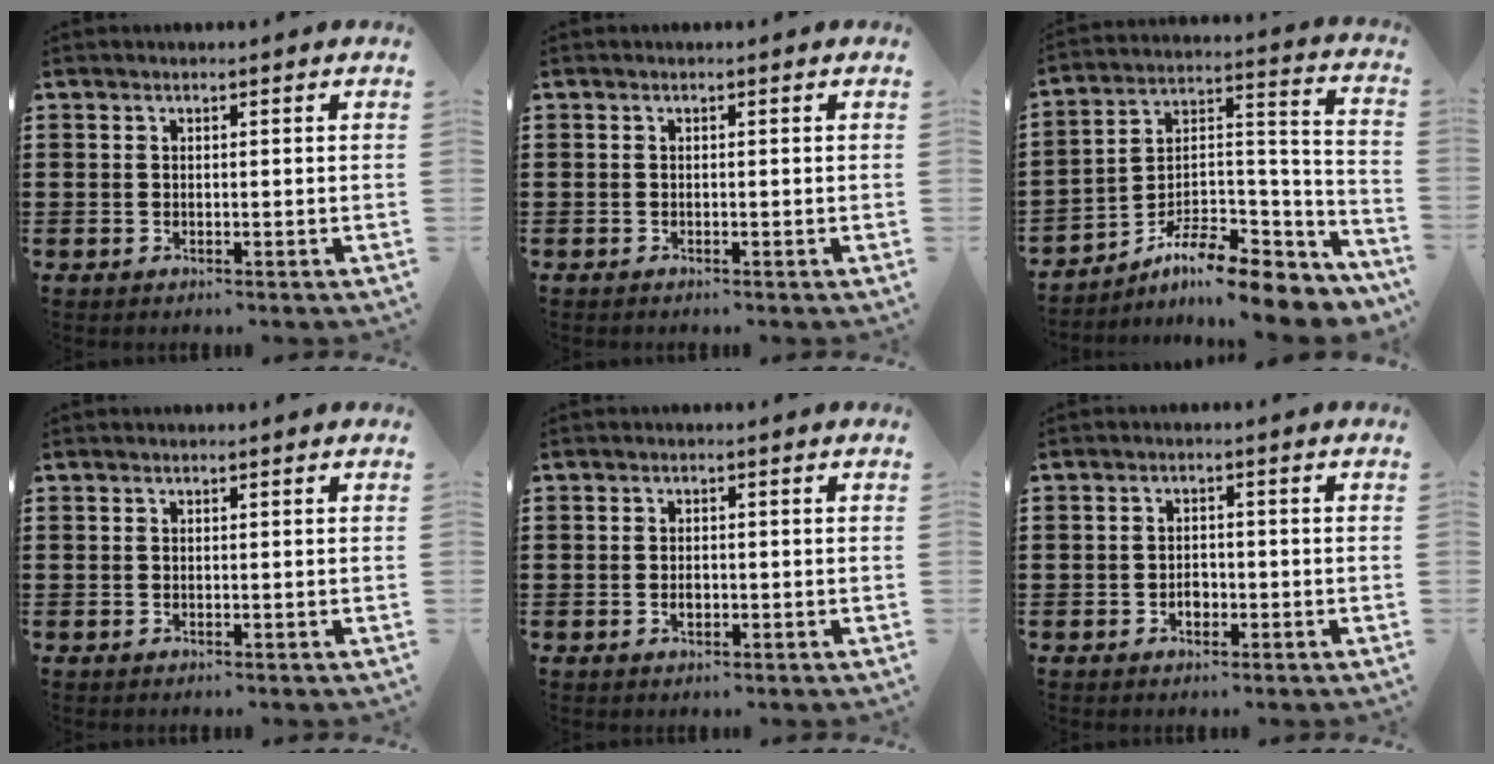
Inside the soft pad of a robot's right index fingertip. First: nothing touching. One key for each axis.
{"total": 0.0}
{"total": 9.4, "fx": -7.5, "fy": 2.6, "fz": 5.0, "tx": -0.080, "ty": 0.010, "tz": -0.141}
{"total": 0.0}
{"total": 1.5, "fx": -0.4, "fy": 0.8, "fz": 1.2, "tx": -0.023, "ty": 0.000, "tz": -0.008}
{"total": 2.2, "fx": -0.9, "fy": 1.5, "fz": 1.2, "tx": -0.026, "ty": 0.001, "tz": -0.018}